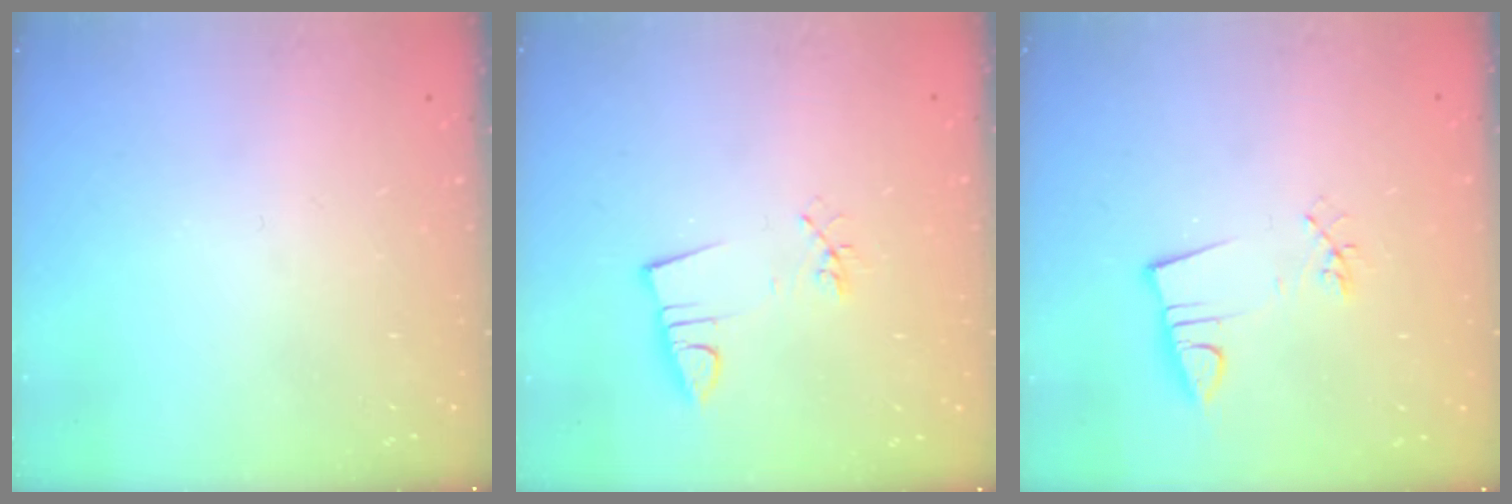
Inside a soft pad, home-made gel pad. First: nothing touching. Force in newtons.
{"total": 3.1, "press": 1.6, "slide": 2.7}
{"total": 3.4, "press": 2.1, "slide": 2.8}